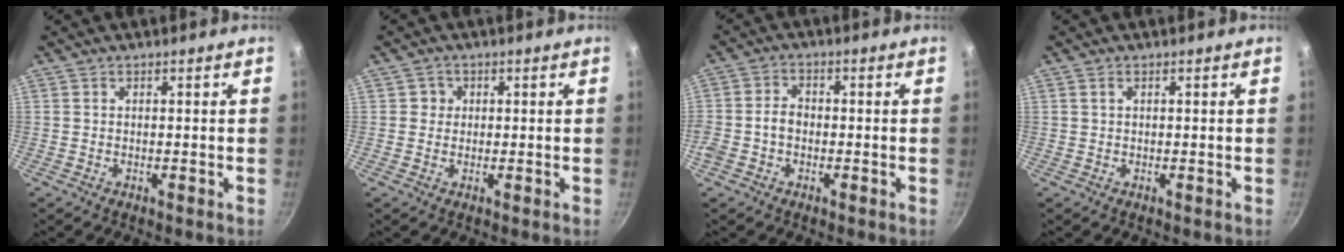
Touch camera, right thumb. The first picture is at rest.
{"total": 1.8, "force": [0.2, 1.8, 0.3], "torque": [0.008, 0.001, -0.001]}
{"total": 4.3, "force": [-1.1, 3.3, 2.5], "torque": [-0.042, 0.023, -0.029]}
{"total": 0.6, "force": [0.3, 0.2, 0.4], "torque": [-0.008, 0.002, 0.005]}